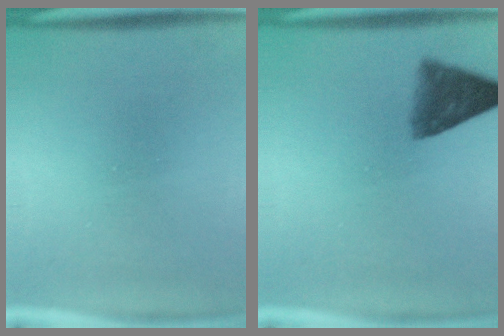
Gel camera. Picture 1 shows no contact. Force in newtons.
{"total": 6.8}